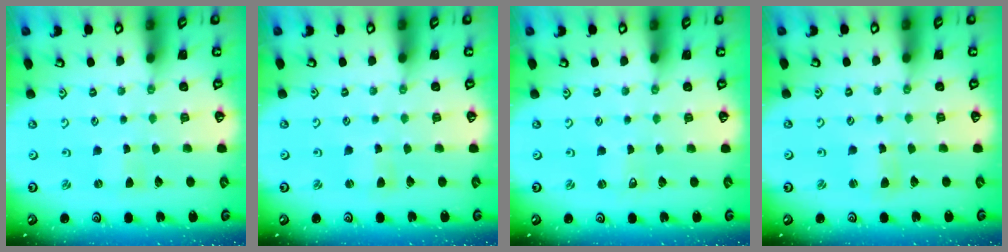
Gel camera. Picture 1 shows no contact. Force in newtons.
{"total": 2.6, "press": 2.5, "slide": 0.4}
{"total": 0.0}
{"total": 3.0, "press": 2.9, "slide": 0.4}